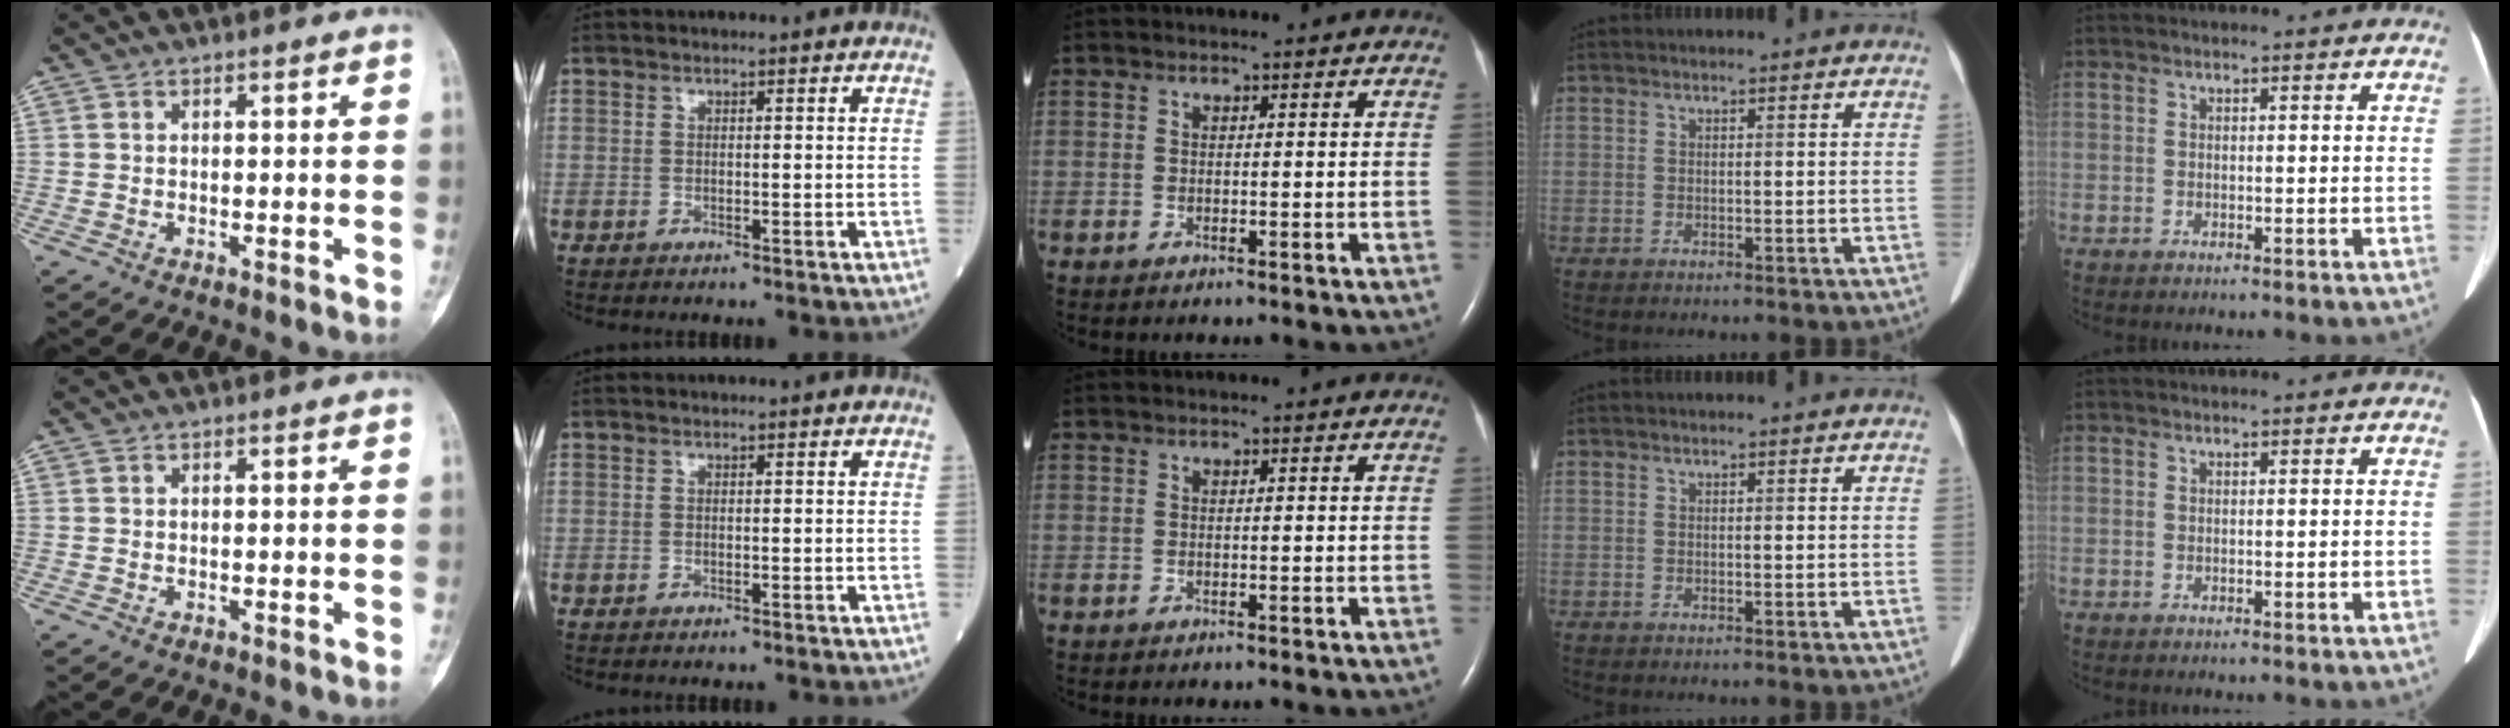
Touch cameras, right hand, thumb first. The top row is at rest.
{}